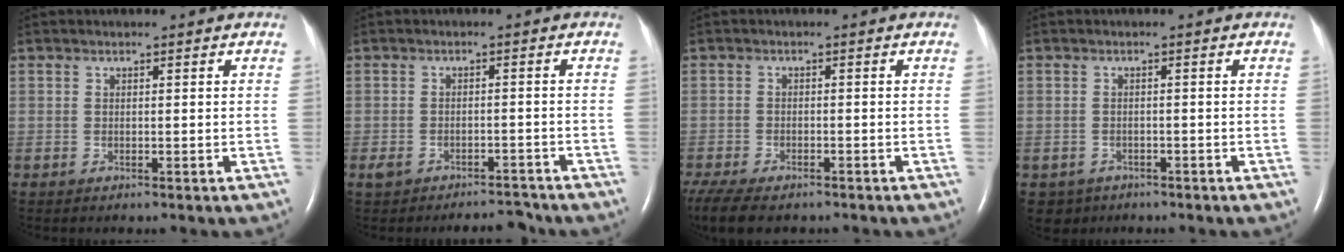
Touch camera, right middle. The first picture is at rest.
{"total": 3.9, "force": [-3.3, 1.4, 1.4], "torque": [-0.030, 0.008, -0.049]}
{"total": 11.2, "force": [-8.3, 4.7, 5.9], "torque": [-0.134, -0.012, -0.123]}
{"total": 3.0, "force": [-1.9, 2.3, 0.0], "torque": [-0.004, 0.005, -0.027]}